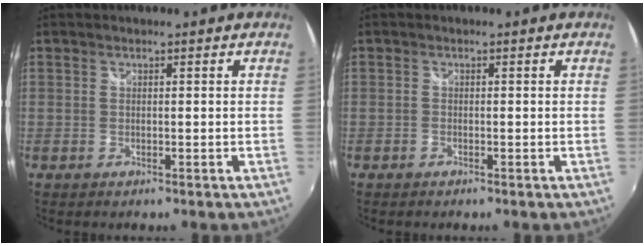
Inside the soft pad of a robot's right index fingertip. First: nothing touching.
{"total": 0.6, "force": [-0.5, 0.3, 0.1], "torque": [-0.004, -0.003, -0.013]}